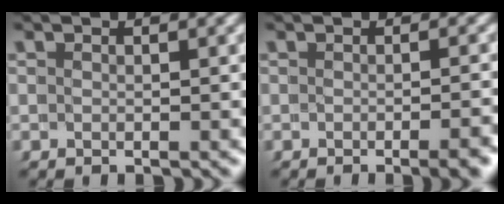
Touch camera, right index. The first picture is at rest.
{"total": 2.2, "force": [-1.5, -0.8, 1.4], "torque": [-0.001, 0.006, -0.025]}